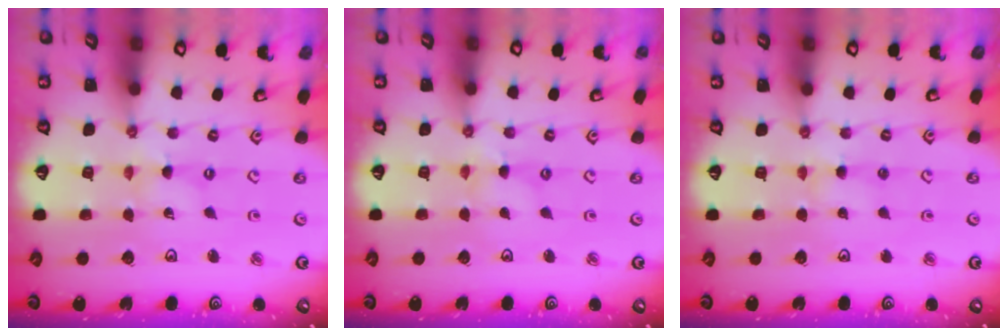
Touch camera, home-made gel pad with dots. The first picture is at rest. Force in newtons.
{"total": 0.0}
{"total": 2.9, "press": 2.9, "slide": 0.3}